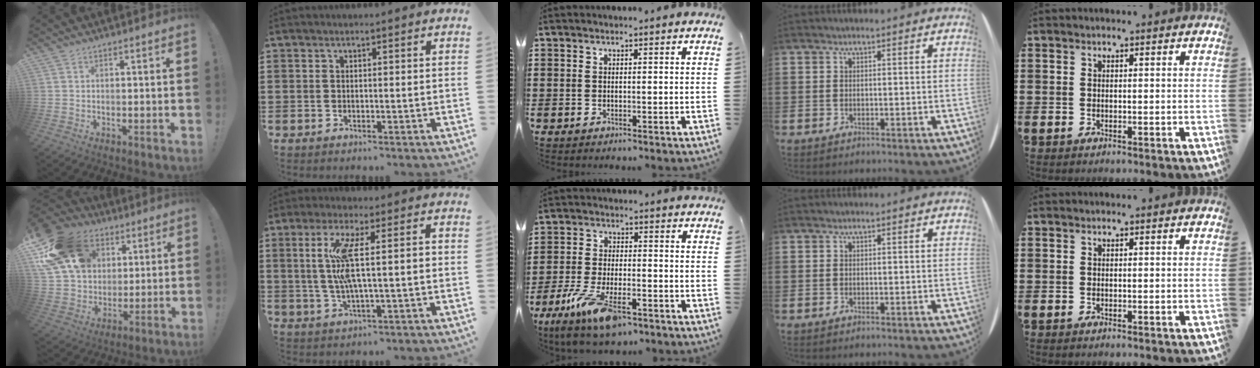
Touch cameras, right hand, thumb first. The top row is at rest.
{"thumb": {"total": 21.3, "force": [9.3, 15.5, 11.2], "torque": [-0.196, -0.029, 0.195]}, "index": {"total": 8.7, "force": [0.9, 1.3, 8.6], "torque": [-0.179, -0.006, 0.004]}, "middle": {"total": 10.4, "force": [-6.5, 3.3, 7.5], "torque": [-0.156, 0.000, -0.122]}}